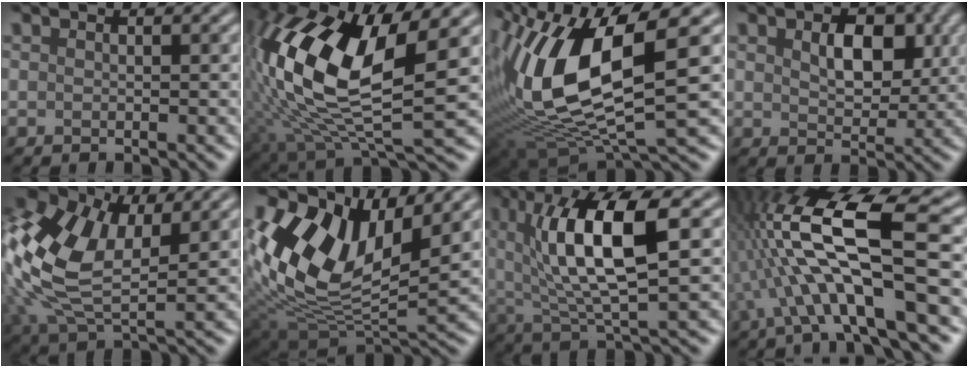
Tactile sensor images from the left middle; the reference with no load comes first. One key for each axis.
{"total": 12.4, "fx": 1.3, "fy": 4.2, "fz": 11.6, "tx": -0.291, "ty": -0.023, "tz": 0.066}
{"total": 9.5, "fx": 1.0, "fy": 2.9, "fz": 8.9, "tx": -0.224, "ty": -0.030, "tz": 0.065}
{"total": 1.2, "fx": 0.2, "fy": 0.4, "fz": 1.1, "tx": -0.049, "ty": -0.022, "tz": 0.041}
{"total": 8.2, "fx": 1.7, "fy": 4.6, "fz": 6.5, "tx": -0.219, "ty": -0.016, "tz": 0.074}
{"total": 10.5, "fx": 2.8, "fy": 5.8, "fz": 8.3, "tx": -0.215, "ty": -0.017, "tz": 0.094}
{"total": 6.6, "fx": 0.8, "fy": 1.1, "fz": 6.5, "tx": -0.148, "ty": -0.025, "tz": 0.059}
{"total": 10.1, "fx": -3.3, "fy": 1.4, "fz": 9.4, "tx": -0.211, "ty": -0.002, "tz": -0.024}